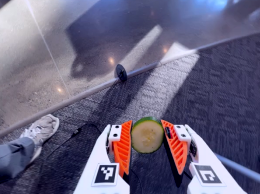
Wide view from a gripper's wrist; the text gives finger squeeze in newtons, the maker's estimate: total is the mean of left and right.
{"total": 10.4, "left": 10.6, "right": 10.2}